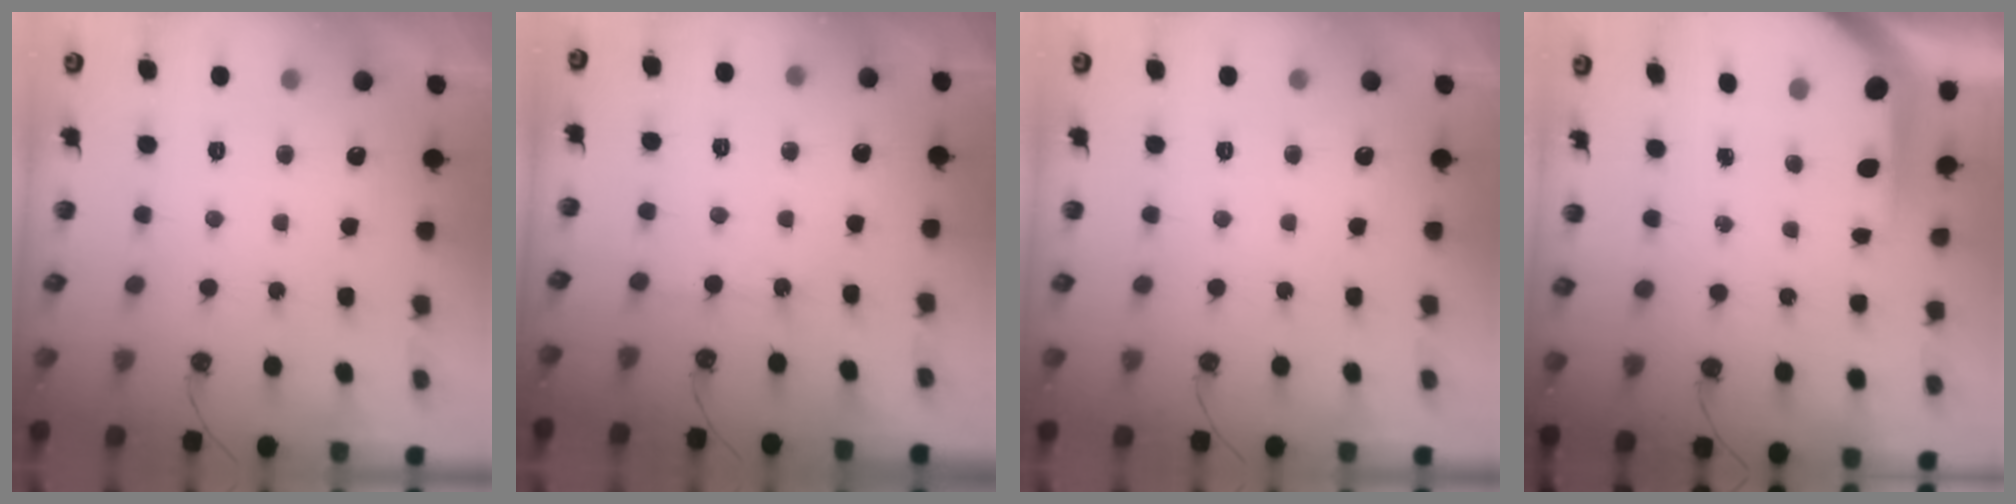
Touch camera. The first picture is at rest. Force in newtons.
{"total": 2.9, "press": 2.9, "slide": 0.5}
{"total": 0.0}
{"total": 6.2, "press": 6.2, "slide": 0.6}